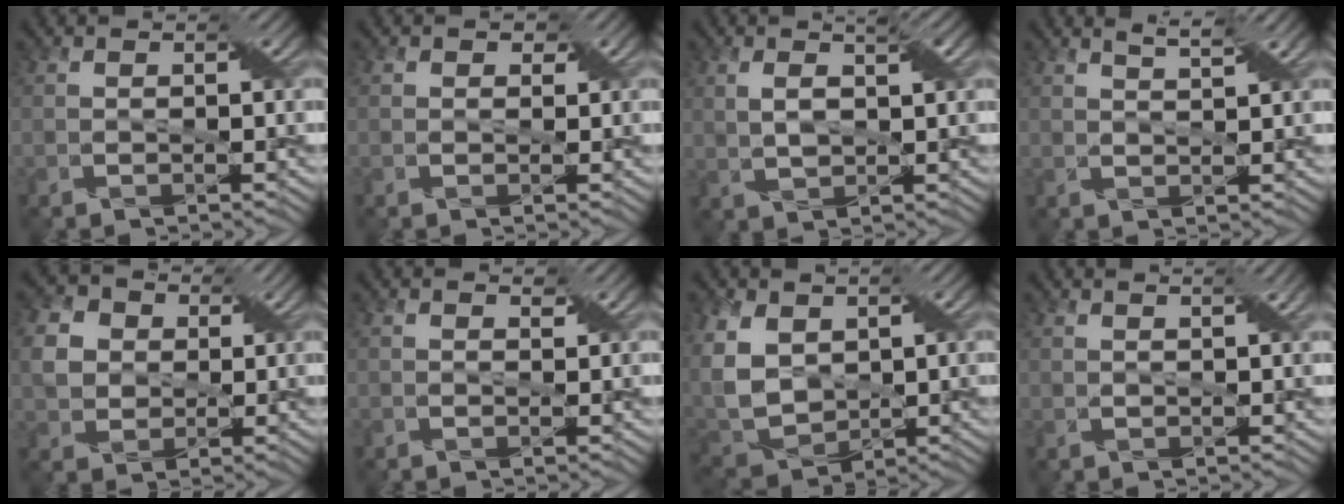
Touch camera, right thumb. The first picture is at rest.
{"total": 1.1, "force": [0.7, 0.9, 0.3], "torque": [-0.003, -0.002, 0.005]}
{"total": 4.2, "force": [1.7, 1.5, 3.6], "torque": [-0.080, 0.001, 0.034]}
{"total": 2.6, "force": [2.0, 0.2, 1.7], "torque": [-0.028, 0.002, 0.036]}
{"total": 6.3, "force": [1.6, 5.3, 3.0], "torque": [-0.088, 0.007, 0.020]}
{"total": 0.6, "force": [0.6, 0.1, 0.1], "torque": [-0.005, 0.000, 0.011]}
{"total": 10.0, "force": [3.2, 6.9, 6.5], "torque": [-0.189, 0.001, 0.066]}
{"total": 2.3, "force": [1.7, 0.3, 1.6], "torque": [-0.022, 0.002, 0.020]}